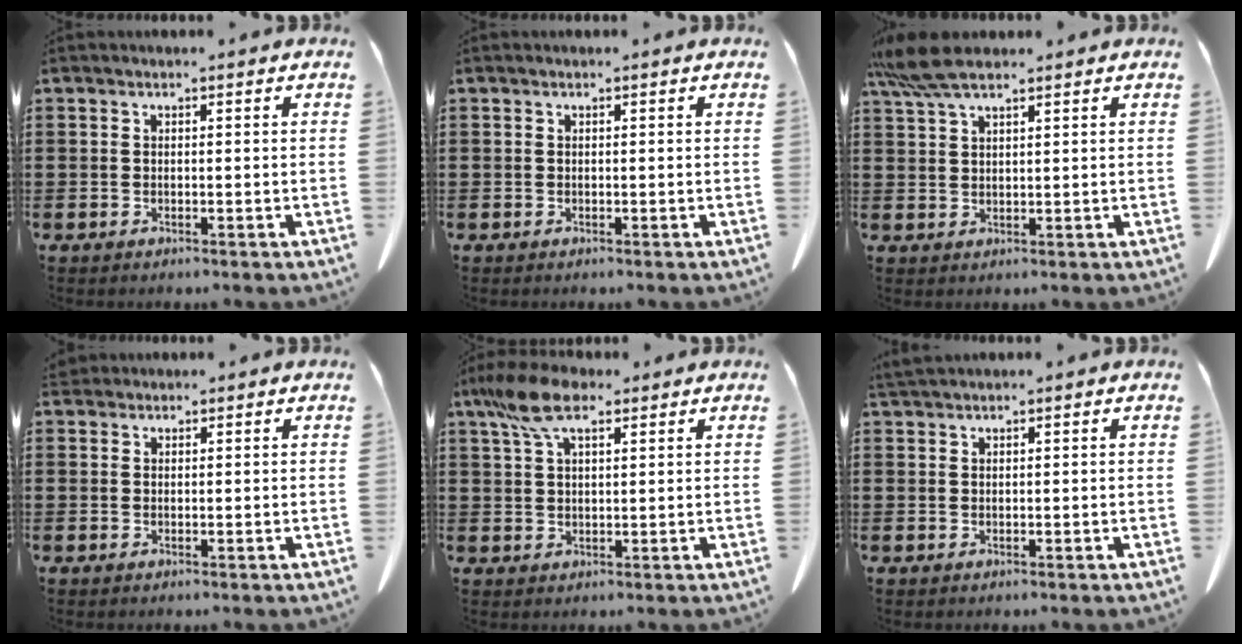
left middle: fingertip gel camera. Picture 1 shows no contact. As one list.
[{"total": 0.0}, {"total": 6.1, "force": [4.6, 1.4, 3.9], "torque": [-0.093, -0.005, 0.082]}, {"total": 1.3, "force": [1.2, 0.5, 0.2], "torque": [-0.008, 0.002, 0.024]}, {"total": 7.8, "force": [4.5, 2.8, 5.7], "torque": [-0.134, -0.002, 0.080]}, {"total": 1.3, "force": [1.2, 0.0, 0.4], "torque": [-0.011, -0.002, 0.025]}]